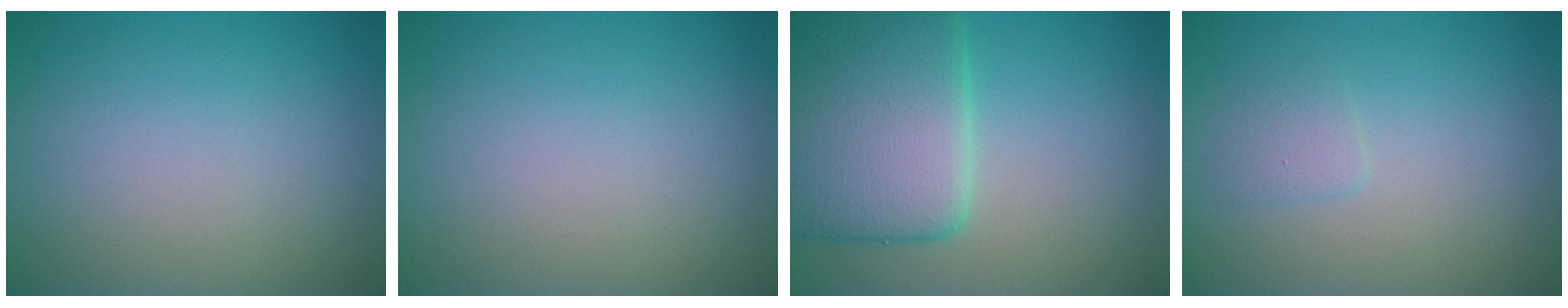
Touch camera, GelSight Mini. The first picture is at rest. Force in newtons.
{"total": 0.0}
{"total": 8.9, "press": 8.9, "slide": 0.6}
{"total": 1.1, "press": 1.1, "slide": 0.1}